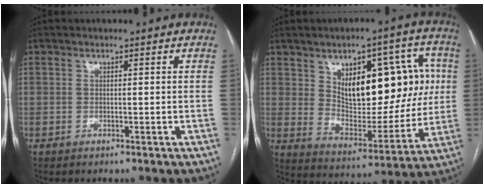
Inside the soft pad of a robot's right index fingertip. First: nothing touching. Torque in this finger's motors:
{"motor_torque": [1.24, 0.00, 0.45, 0.12]}